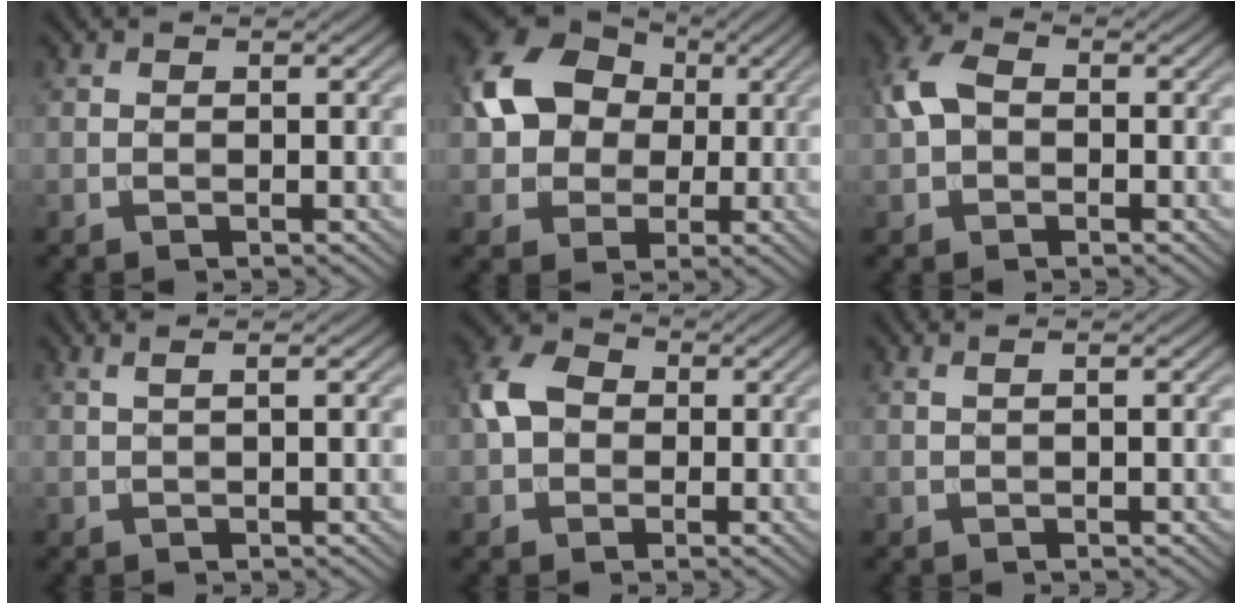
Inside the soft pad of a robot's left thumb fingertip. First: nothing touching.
{"total": 10.6, "force": [1.3, 8.6, 6.1], "torque": [-0.137, 0.015, 0.010]}
{"total": 4.6, "force": [0.2, 3.2, 3.2], "torque": [-0.075, 0.013, -0.005]}
{"total": 2.2, "force": [1.0, 0.6, 1.9], "torque": [-0.021, 0.005, -0.002]}
{"total": 5.4, "force": [0.1, 4.3, 3.2], "torque": [-0.073, 0.011, -0.007]}
{"total": 1.3, "force": [0.6, 0.3, 1.2], "torque": [-0.013, 0.001, 0.001]}